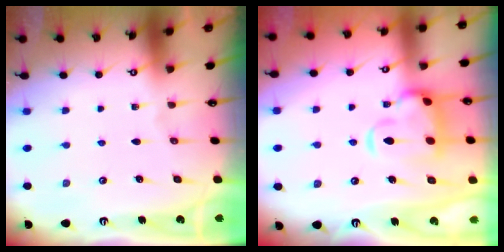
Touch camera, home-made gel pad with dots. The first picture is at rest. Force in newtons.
{"total": 7.0, "press": 6.8, "slide": 1.7}